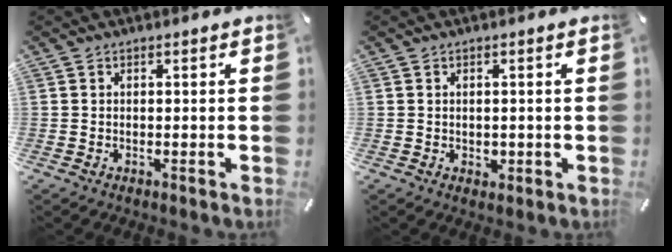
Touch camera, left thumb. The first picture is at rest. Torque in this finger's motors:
{"motor_torque": [0.23, 0.14, -0.05, -0.01, -0.02]}